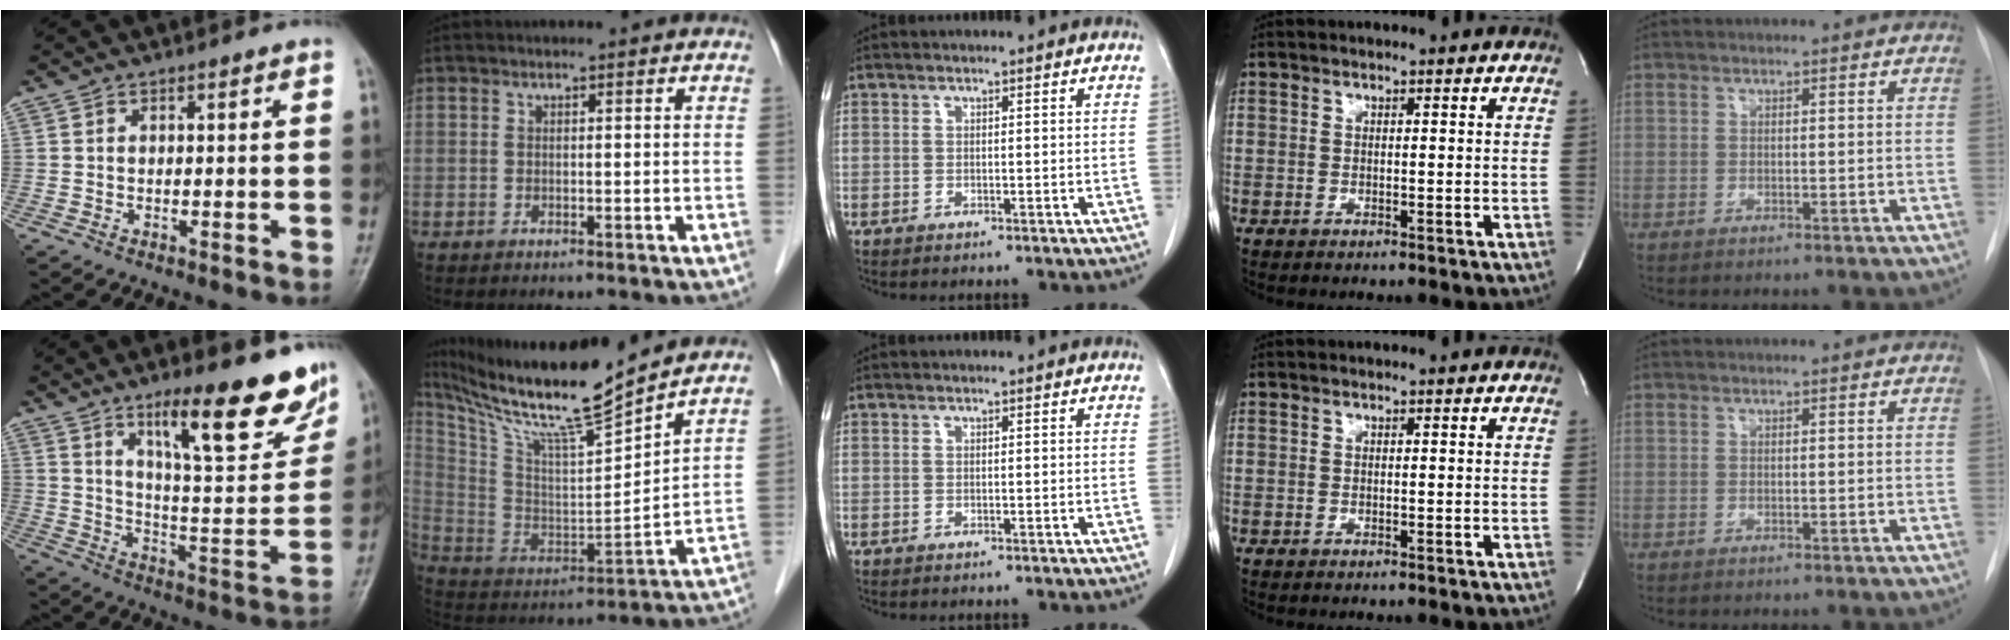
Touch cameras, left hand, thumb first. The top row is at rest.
{"thumb": {"total": 20.8, "force": [13.1, 5.3, 15.3], "torque": [-0.177, -0.073, 0.204]}, "index": {"total": 17.6, "force": [15.2, -0.6, 8.8], "torque": [-0.172, -0.017, 0.275]}}